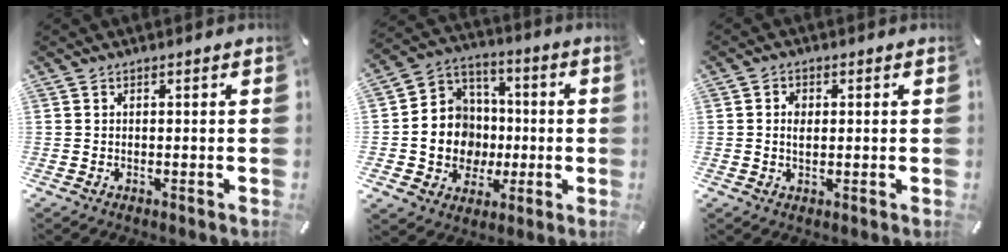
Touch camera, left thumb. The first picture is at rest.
{"total": 12.9, "force": [-1.8, 12.4, 3.0], "torque": [-0.063, 0.002, -0.020]}
{"total": 2.5, "force": [0.3, 1.8, 1.7], "torque": [-0.028, 0.004, 0.002]}